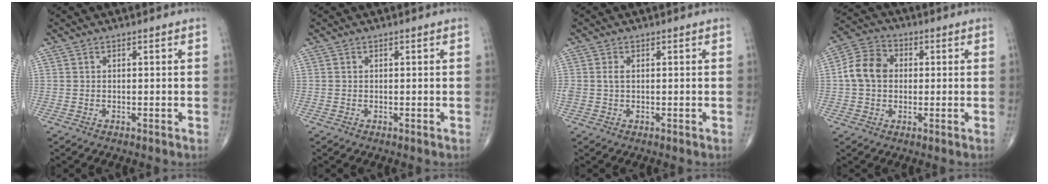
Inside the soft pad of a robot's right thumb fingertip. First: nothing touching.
{"total": 0.0}
{"total": 1.7, "force": [0.1, 1.1, 1.3], "torque": [-0.032, 0.002, 0.002]}
{"total": 8.7, "force": [0.4, 6.9, 5.2], "torque": [-0.088, 0.022, -0.004]}